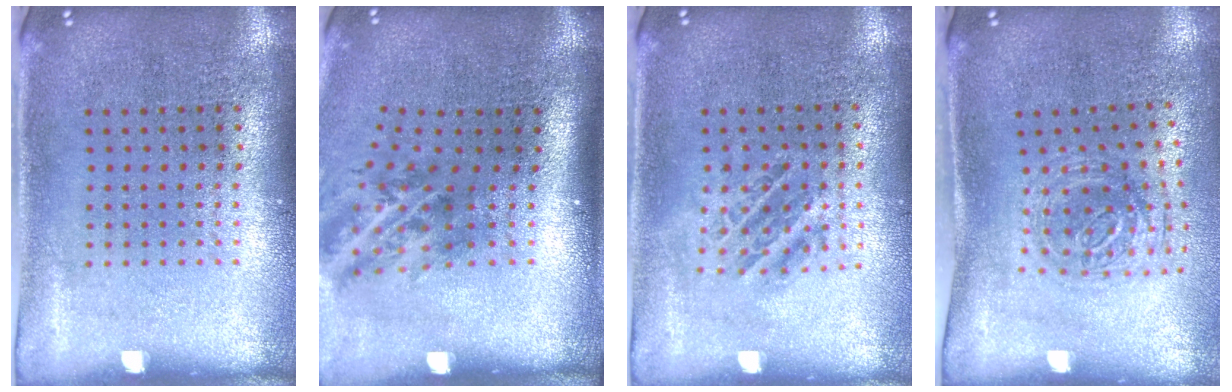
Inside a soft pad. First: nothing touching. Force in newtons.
{"total": 1.8, "press": 1.2, "slide": 1.4}
{"total": 1.0, "press": 1.0, "slide": 0.4}
{"total": 1.1, "press": 1.0, "slide": 0.4}